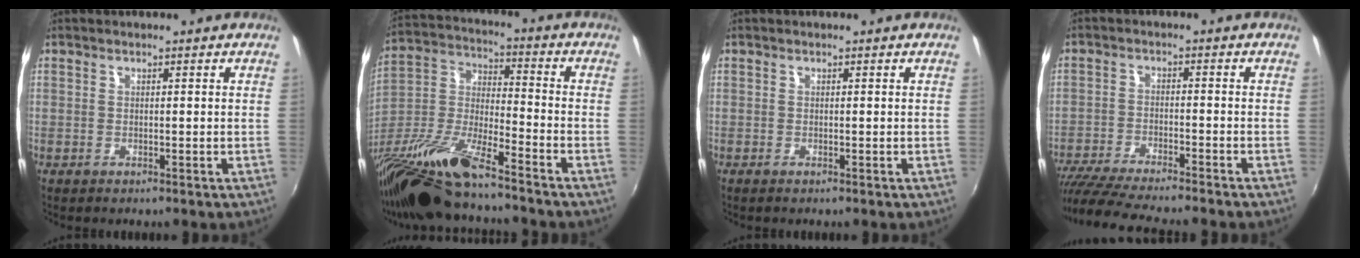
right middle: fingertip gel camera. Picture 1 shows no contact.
{"total": 17.0, "force": [-13.2, 2.6, 10.3], "torque": [-0.214, -0.024, -0.263]}
{"total": 0.0}
{"total": 13.7, "force": [-12.1, 0.4, 6.4], "torque": [-0.139, -0.030, -0.200]}